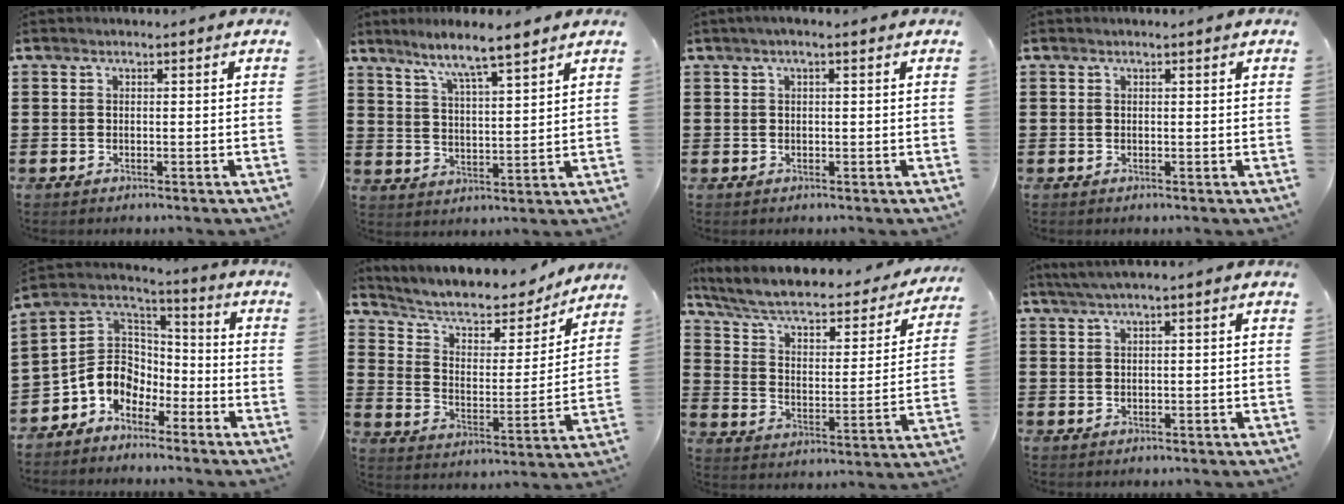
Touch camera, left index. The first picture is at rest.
{"total": 5.9, "force": [5.1, -0.3, 3.0], "torque": [-0.077, -0.025, 0.085]}
{"total": 1.1, "force": [0.2, 0.1, 1.1], "torque": [-0.018, 0.000, 0.004]}
{"total": 0.5, "force": [0.3, 0.0, 0.4], "torque": [-0.008, -0.001, 0.006]}
{"total": 7.5, "force": [-3.6, 6.3, 1.8], "torque": [-0.068, 0.005, -0.074]}
{"total": 7.1, "force": [6.0, 2.6, 2.8], "torque": [-0.078, -0.039, 0.100]}
{"total": 6.1, "force": [4.7, 1.8, 3.5], "torque": [-0.088, -0.035, 0.075]}
{"total": 1.7, "force": [0.9, -0.2, 1.5], "torque": [-0.027, -0.002, 0.016]}